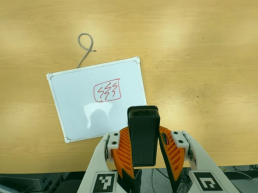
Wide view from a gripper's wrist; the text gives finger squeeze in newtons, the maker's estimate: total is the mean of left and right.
{"total": 6.9, "left": 5.7, "right": 8.0}